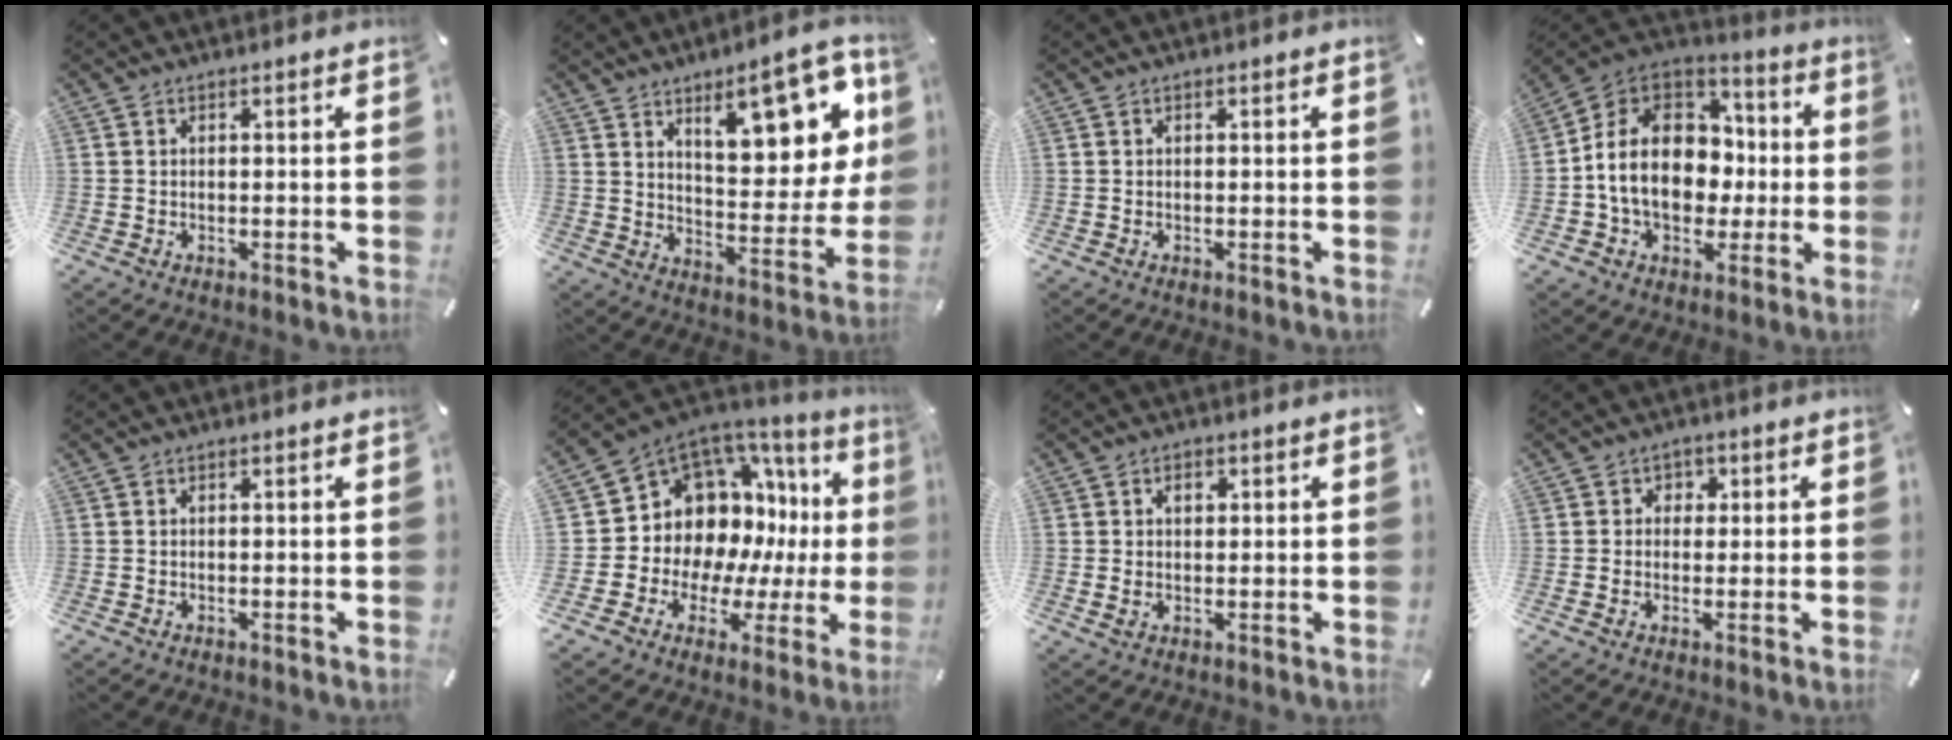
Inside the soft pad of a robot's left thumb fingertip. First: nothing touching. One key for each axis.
{"total": 17.4, "fx": 9.9, "fy": 7.3, "fz": 12.3, "tx": -0.153, "ty": -0.060, "tz": 0.160}
{"total": 0.0}
{"total": 16.7, "fx": -1.7, "fy": 13.7, "fz": 9.4, "tx": -0.197, "ty": 0.016, "tz": -0.028}
{"total": 0.0}
{"total": 12.3, "fx": 4.6, "fy": 10.5, "fz": 4.4, "tx": -0.068, "ty": -0.076, "tz": 0.101}
{"total": 3.0, "fx": 0.6, "fy": 2.2, "fz": 1.8, "tx": -0.015, "ty": -0.002, "tz": 0.004}
{"total": 2.8, "fx": -0.2, "fy": 2.6, "fz": 1.1, "tx": -0.009, "ty": 0.001, "tz": -0.010}